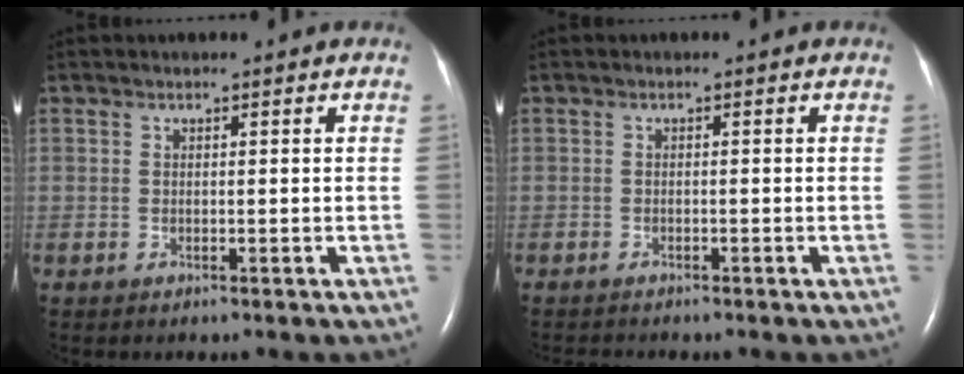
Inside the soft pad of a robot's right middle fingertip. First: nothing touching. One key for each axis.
{"total": 1.2, "fx": -1.2, "fy": 0.2, "fz": 0.1, "tx": -0.005, "ty": -0.005, "tz": -0.018}